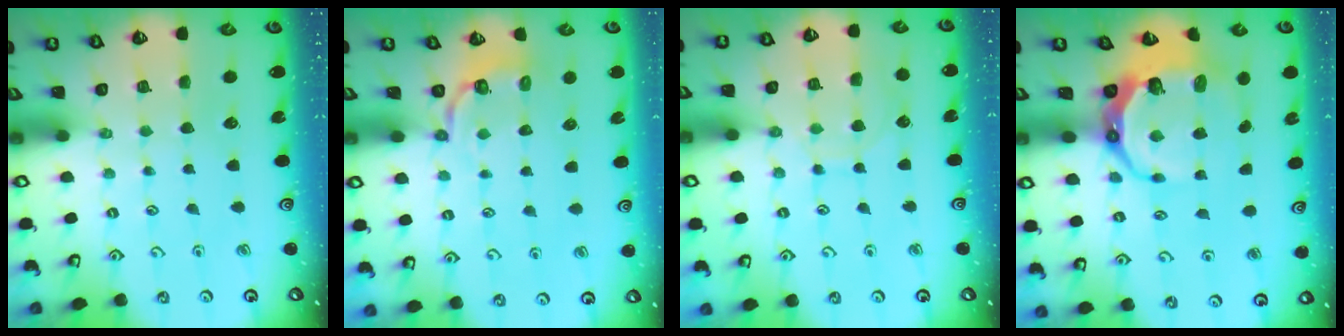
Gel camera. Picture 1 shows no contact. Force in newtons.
{"total": 4.2, "press": 3.2, "slide": 2.7}
{"total": 7.3, "press": 7.3, "slide": 0.6}
{"total": 11.3, "press": 10.3, "slide": 4.5}